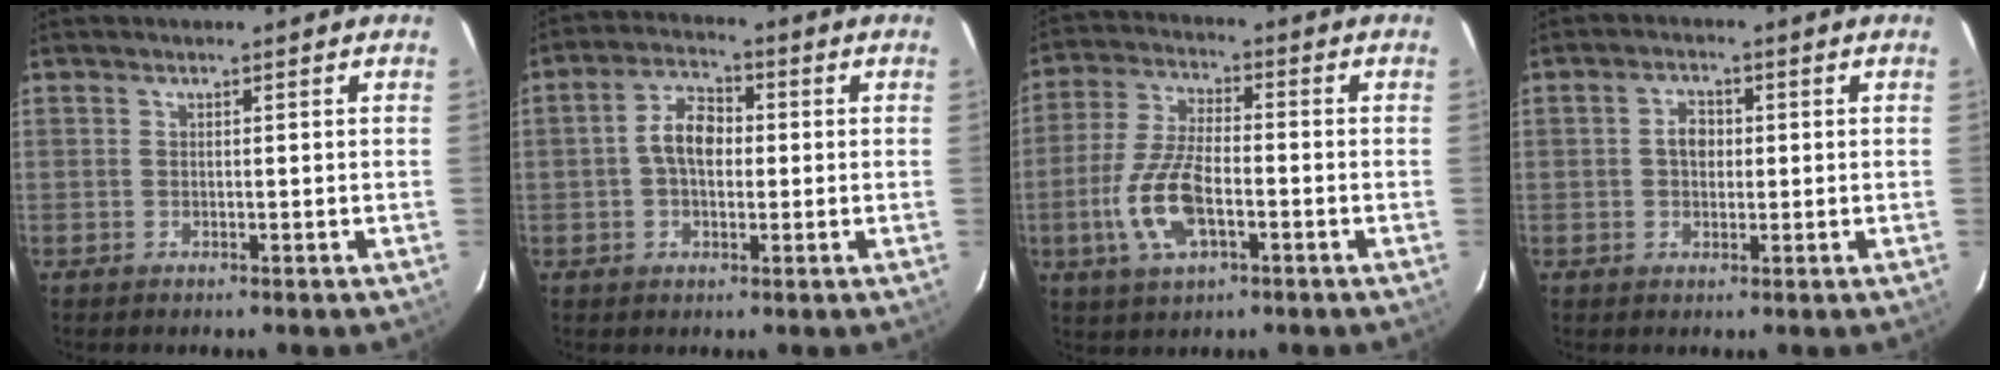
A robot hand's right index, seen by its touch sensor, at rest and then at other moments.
{"total": 6.5, "force": [-0.1, 4.0, 5.1], "torque": [-0.095, 0.020, -0.003]}
{"total": 11.8, "force": [-3.8, 4.9, 10.1], "torque": [-0.218, -0.002, -0.073]}
{"total": 3.3, "force": [0.1, 2.5, 2.1], "torque": [-0.034, 0.010, 0.002]}